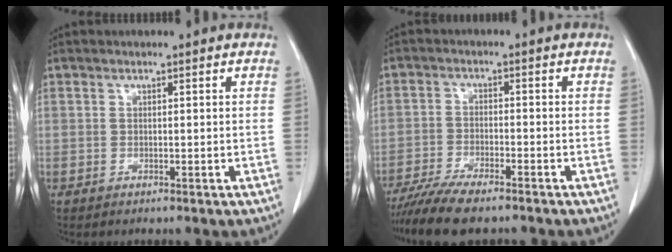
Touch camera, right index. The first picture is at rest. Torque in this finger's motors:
{"motor_torque": [0.53, -0.55, 0.32, 0.11]}